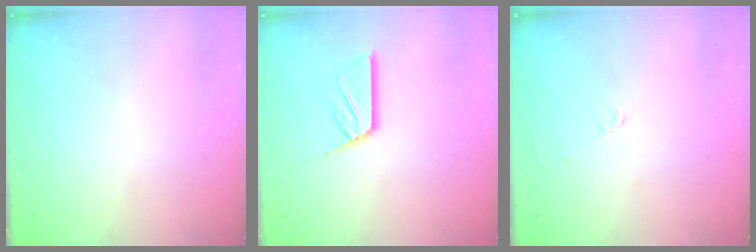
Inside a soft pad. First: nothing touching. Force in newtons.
{"total": 11.2, "press": 11.1, "slide": 1.0}
{"total": 3.1, "press": 3.0, "slide": 0.4}